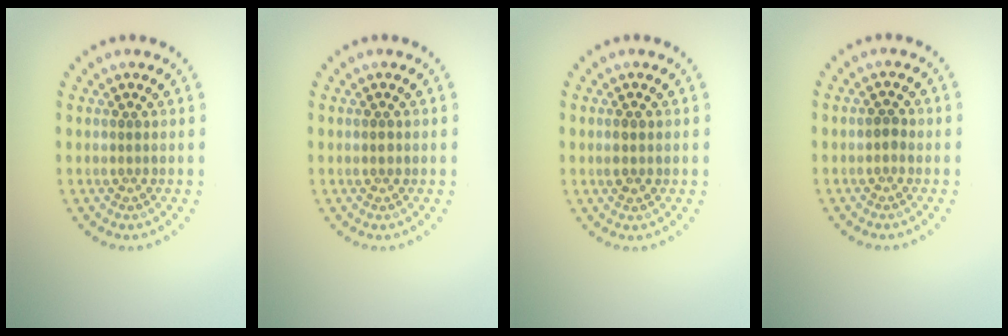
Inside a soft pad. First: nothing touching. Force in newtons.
{"total": 0.7, "press": 0.7, "slide": 0.0}
{"total": 1.0, "press": 1.0, "slide": 0.3}
{"total": 1.0, "press": 0.9, "slide": 0.1}